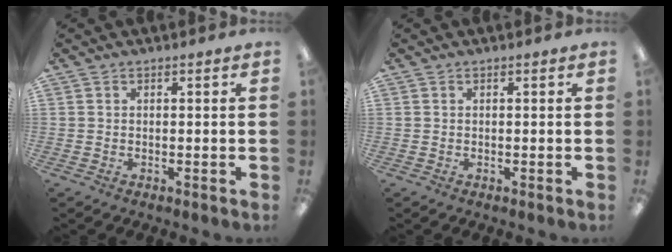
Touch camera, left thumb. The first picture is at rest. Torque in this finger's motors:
{"motor_torque": [-0.09, -0.04, 0.14, -0.06, 0.00]}